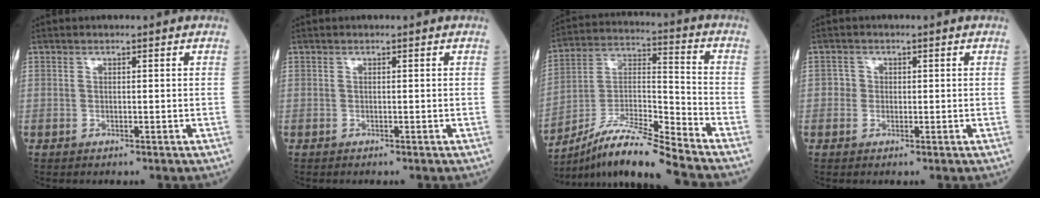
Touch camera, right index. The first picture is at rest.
{"total": 0.0}
{"total": 14.0, "force": [-12.3, -0.9, 6.6], "torque": [-0.123, 0.012, -0.222]}
{"total": 1.5, "force": [-0.1, 1.4, 0.3], "torque": [0.003, 0.005, -0.006]}